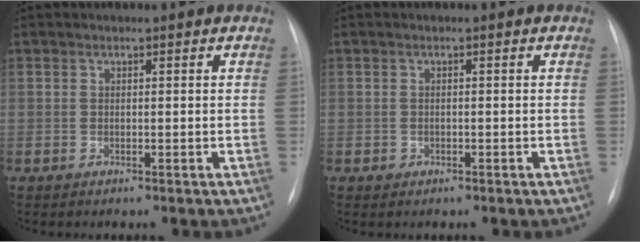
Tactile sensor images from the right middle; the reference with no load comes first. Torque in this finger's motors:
{"motor_torque": [0.85, -1.28, 0.07, 0.01]}